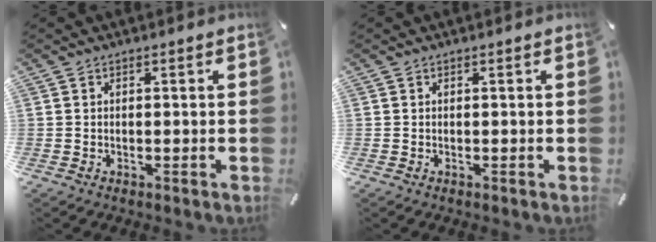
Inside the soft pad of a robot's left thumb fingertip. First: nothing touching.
{"total": 0.0}